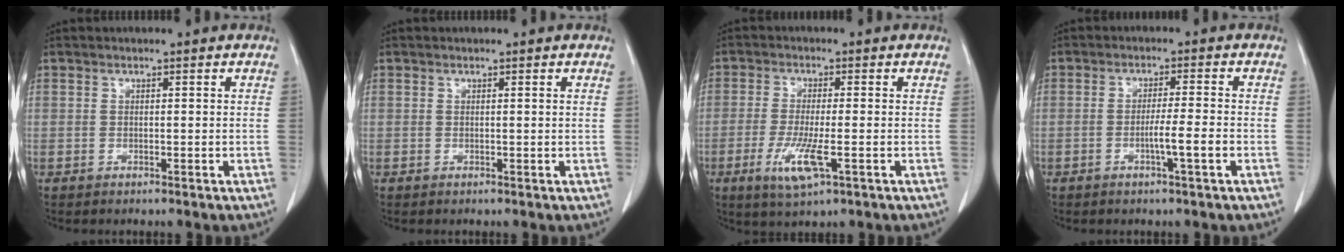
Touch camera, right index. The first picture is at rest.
{"total": 0.0}
{"total": 6.6, "force": [-2.4, 1.0, 6.1], "torque": [-0.122, -0.015, -0.038]}
{"total": 3.9, "force": [-1.3, -0.5, 3.6], "torque": [-0.057, -0.002, -0.021]}